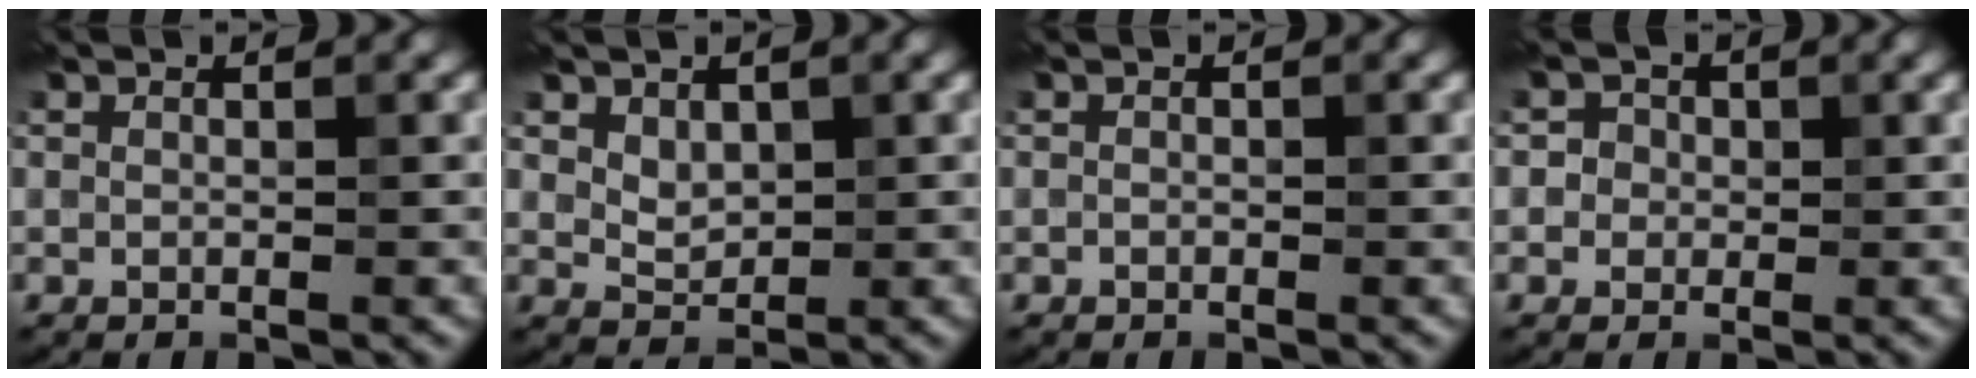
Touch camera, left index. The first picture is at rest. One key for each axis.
{"total": 1.8, "fx": 0.9, "fy": 1.3, "fz": 0.9, "tx": -0.022, "ty": -0.002, "tz": 0.019}
{"total": 0.0}
{"total": 2.3, "fx": 0.3, "fy": 2.2, "fz": 0.6, "tx": 0.014, "ty": 0.008, "tz": -0.017}